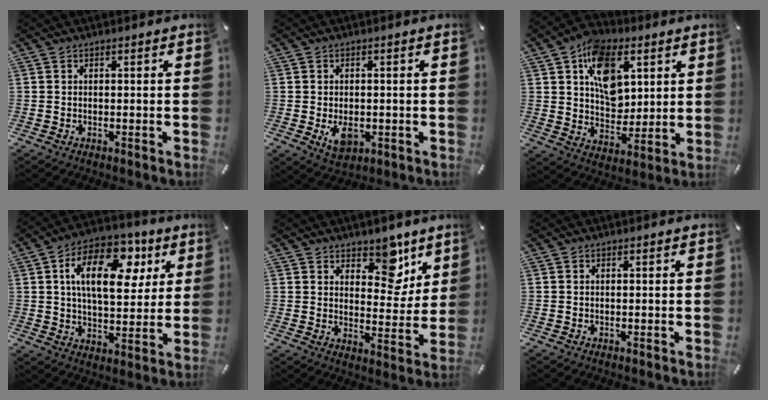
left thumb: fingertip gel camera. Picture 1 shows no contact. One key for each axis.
{"total": 5.0, "fx": -0.8, "fy": 3.4, "fz": 3.6, "tx": -0.066, "ty": -0.007, "tz": -0.019}
{"total": 14.3, "fx": 5.3, "fy": 10.3, "fz": 8.4, "tx": -0.127, "ty": -0.007, "tz": 0.099}
{"total": 18.2, "fx": 6.5, "fy": 10.4, "fz": 13.5, "tx": -0.205, "ty": -0.011, "tz": 0.108}
{"total": 10.2, "fx": 7.1, "fy": 5.8, "fz": 4.5, "tx": -0.039, "ty": -0.056, "tz": 0.122}
{"total": 0.0}